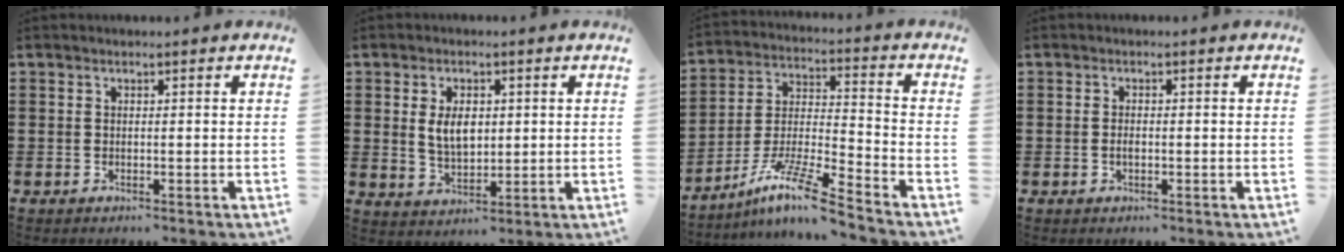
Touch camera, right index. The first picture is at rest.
{"total": 5.2, "force": [0.8, 3.0, 4.2], "torque": [-0.072, 0.004, 0.010]}
{"total": 10.9, "force": [-8.6, 0.6, 6.7], "torque": [-0.131, 0.008, -0.171]}
{"total": 1.2, "force": [-0.3, 0.5, 1.0], "torque": [-0.020, 0.001, -0.006]}